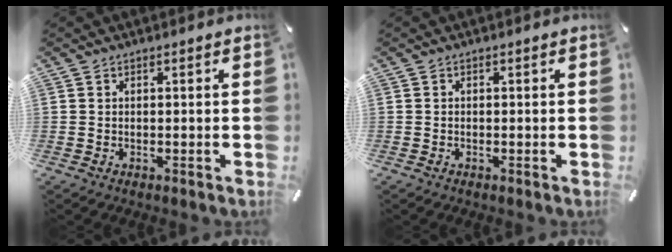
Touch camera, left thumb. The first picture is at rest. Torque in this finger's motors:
{"motor_torque": [-0.18, -0.06, -0.09, 0.12, -0.09]}